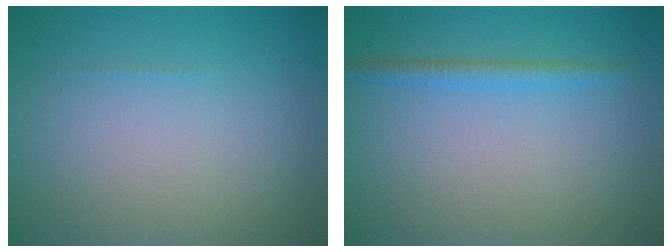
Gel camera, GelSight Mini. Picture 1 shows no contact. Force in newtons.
{"total": 1.6, "press": 1.6, "slide": 0.1}